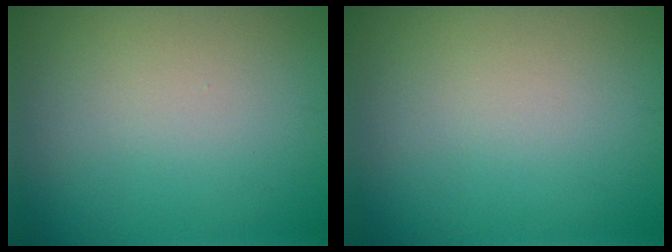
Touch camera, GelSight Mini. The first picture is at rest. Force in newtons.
{"total": 0.0}